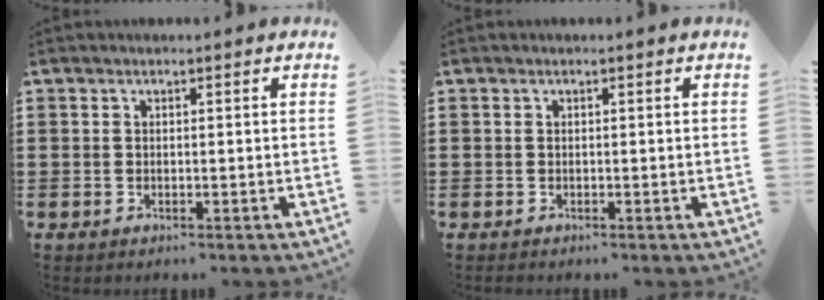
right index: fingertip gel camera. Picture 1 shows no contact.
{"total": 0.0}